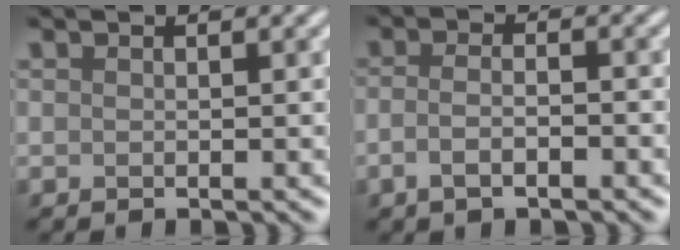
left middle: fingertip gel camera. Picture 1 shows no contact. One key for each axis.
{"total": 2.5, "fx": -1.1, "fy": 1.0, "fz": 2.1, "tx": -0.041, "ty": 0.000, "tz": -0.023}